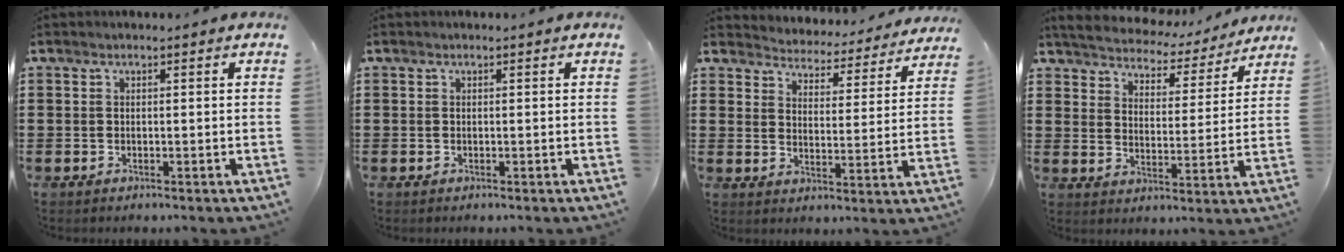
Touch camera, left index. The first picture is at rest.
{"total": 0.0}
{"total": 4.2, "force": [4.2, 0.0, -0.5], "torque": [-0.011, -0.045, 0.065]}
{"total": 4.4, "force": [4.4, 0.3, 0.0], "torque": [-0.028, -0.036, 0.071]}